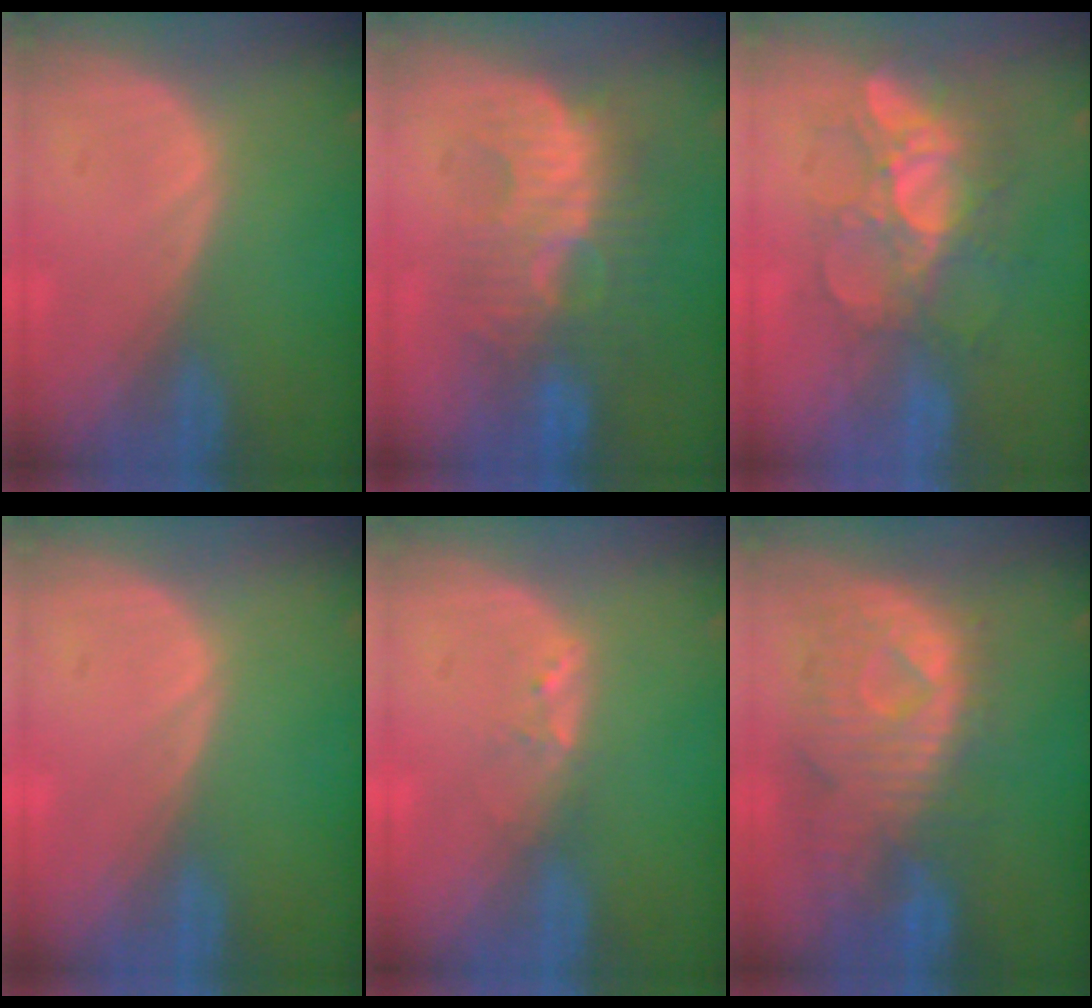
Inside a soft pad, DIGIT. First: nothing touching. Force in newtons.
{"total": 9.1, "press": 8.9, "slide": 1.7}
{"total": 9.7, "press": 8.5, "slide": 4.6}
{"total": 0.0}
{"total": 1.6, "press": 1.5, "slide": 0.3}
{"total": 11.1, "press": 9.7, "slide": 5.5}